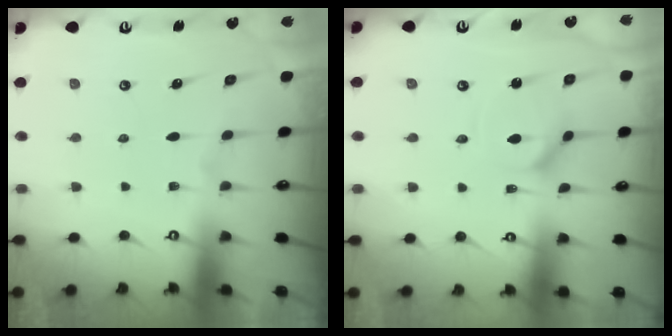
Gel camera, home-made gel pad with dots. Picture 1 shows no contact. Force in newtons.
{"total": 5.1, "press": 5.1, "slide": 0.4}